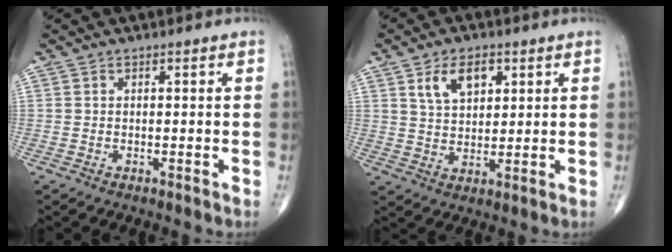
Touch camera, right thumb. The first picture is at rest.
{"total": 7.6, "force": [3.5, 4.5, 5.1], "torque": [-0.069, -0.013, 0.065]}